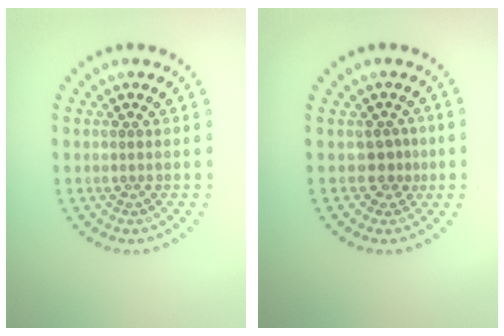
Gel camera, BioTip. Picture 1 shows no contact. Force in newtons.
{"total": 1.8, "press": 1.3, "slide": 1.2}